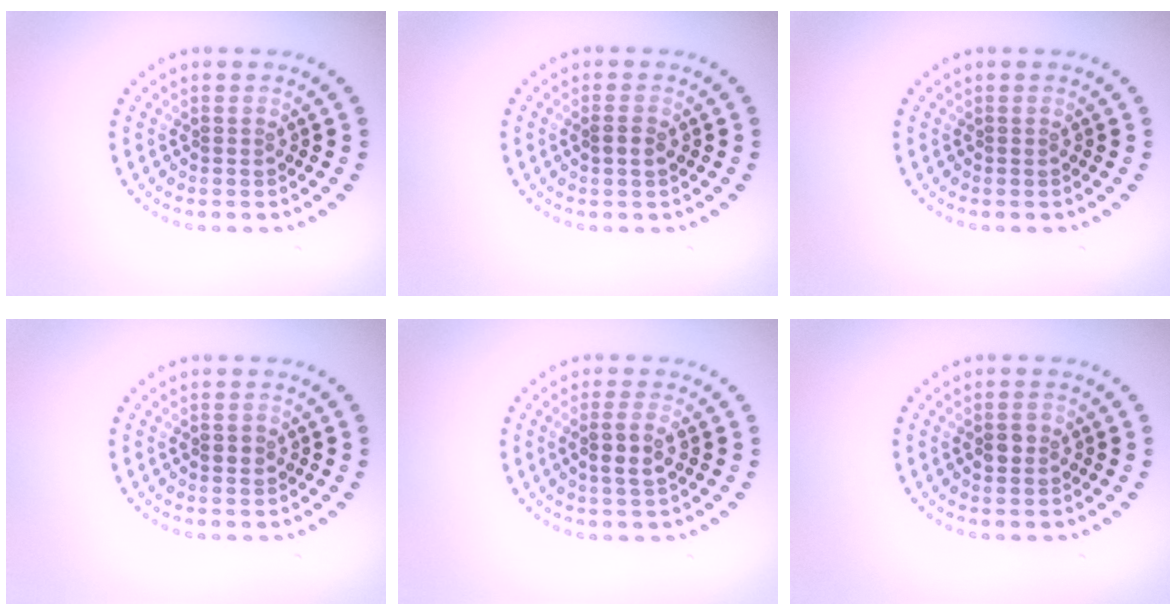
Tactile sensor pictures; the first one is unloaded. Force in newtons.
{"total": 1.3, "press": 1.2, "slide": 0.4}
{"total": 0.0}
{"total": 1.2, "press": 1.1, "slide": 0.1}
{"total": 2.0, "press": 1.9, "slide": 0.8}
{"total": 2.1, "press": 2.1, "slide": 0.1}